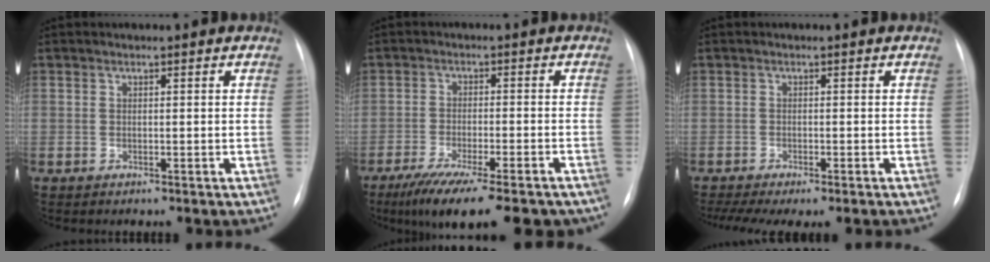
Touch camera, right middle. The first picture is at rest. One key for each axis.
{"total": 17.0, "fx": -13.2, "fy": 3.4, "fz": 10.1, "tx": -0.130, "ty": -0.022, "tz": -0.191}
{"total": 8.5, "fx": -6.4, "fy": 2.1, "fz": 5.1, "tx": -0.085, "ty": -0.007, "tz": -0.093}